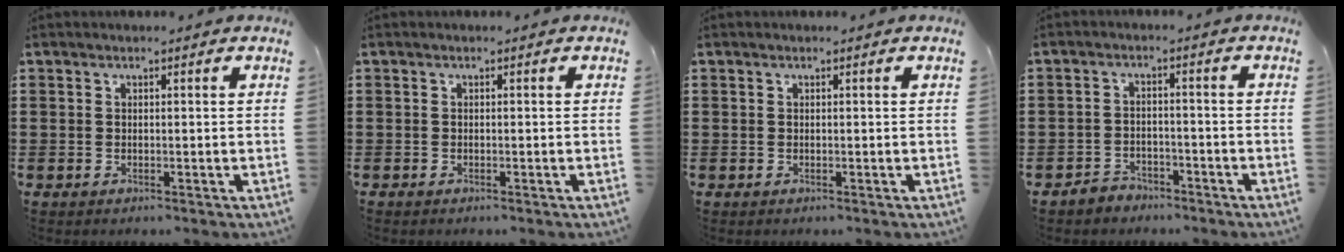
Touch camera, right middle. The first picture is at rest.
{"total": 0.0}
{"total": 0.0}
{"total": 2.8, "force": [-2.7, 0.9, -0.2], "torque": [-0.005, 0.000, -0.057]}